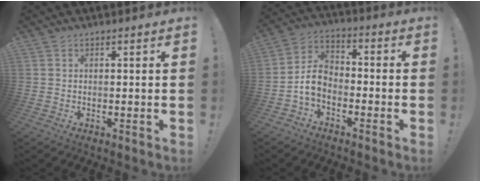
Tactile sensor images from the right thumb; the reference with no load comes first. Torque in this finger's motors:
{"motor_torque": [0.71, 0.61, 0.42, -0.52, 0.05]}